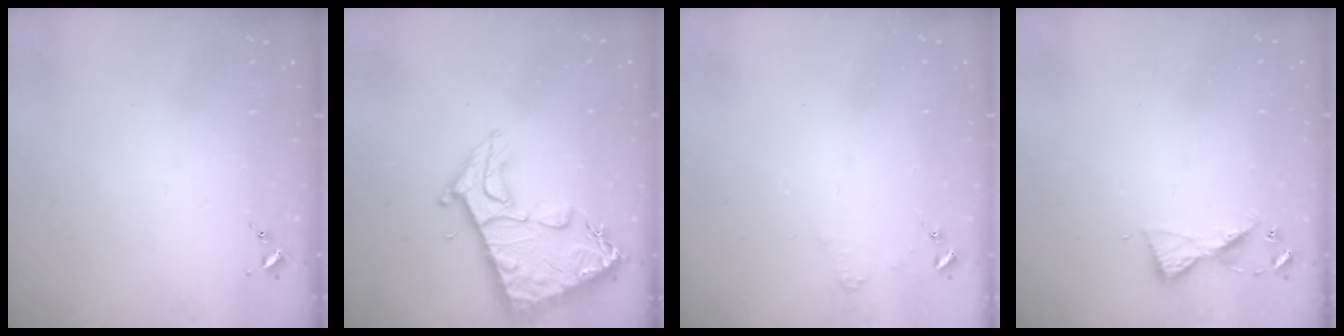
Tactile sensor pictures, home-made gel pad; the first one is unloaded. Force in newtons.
{"total": 13.6, "press": 13.6, "slide": 1.3}
{"total": 4.5, "press": 4.5, "slide": 0.5}
{"total": 6.7, "press": 6.7, "slide": 0.7}